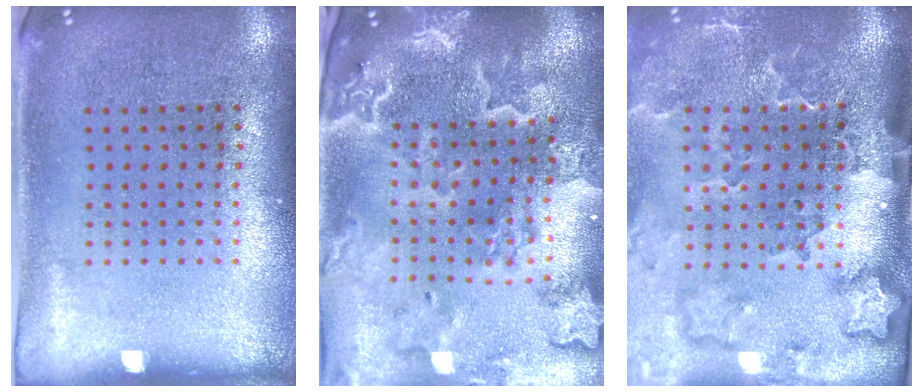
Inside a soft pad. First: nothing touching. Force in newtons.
{"total": 4.0, "press": 3.3, "slide": 2.2}
{"total": 3.4, "press": 2.5, "slide": 2.2}